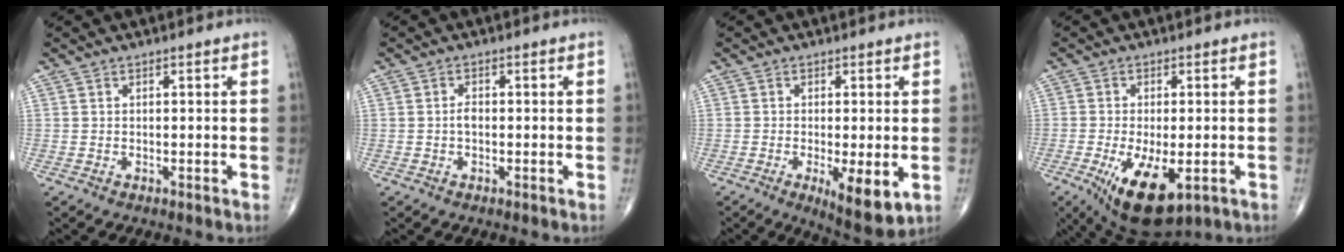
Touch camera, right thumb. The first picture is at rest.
{"total": 1.5, "force": [-0.3, 0.8, 1.2], "torque": [-0.019, 0.003, -0.006]}
{"total": 8.4, "force": [-2.2, 2.5, 7.8], "torque": [-0.116, -0.022, -0.030]}
{"total": 12.1, "force": [-4.6, 5.2, 9.8], "torque": [-0.164, -0.013, -0.061]}